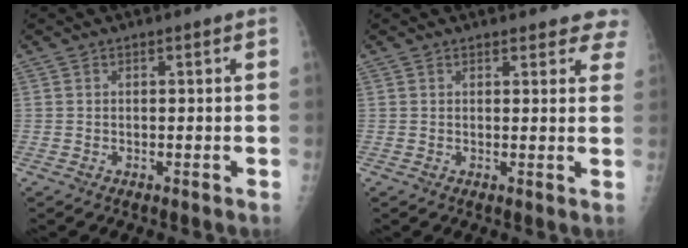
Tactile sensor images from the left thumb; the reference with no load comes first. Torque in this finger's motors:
{"motor_torque": [0.07, 0.10, -0.23, -0.27, 0.03]}